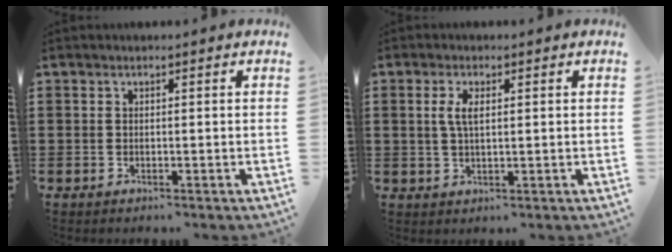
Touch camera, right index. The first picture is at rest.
{"total": 3.1, "force": [0.6, 1.2, 2.8], "torque": [-0.059, 0.008, 0.008]}